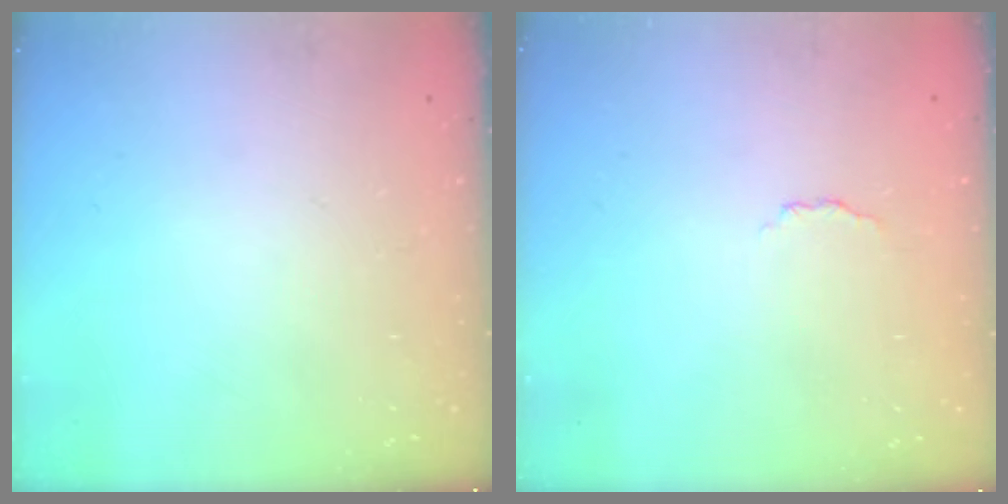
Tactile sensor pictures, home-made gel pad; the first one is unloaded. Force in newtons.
{"total": 2.9, "press": 2.8, "slide": 0.7}